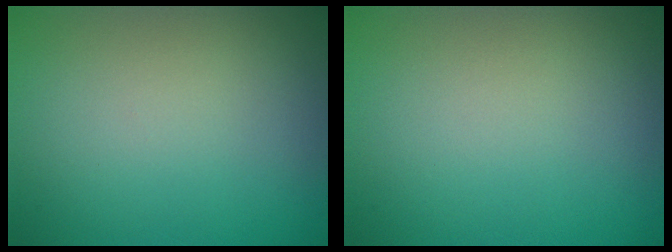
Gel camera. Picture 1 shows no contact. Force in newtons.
{"total": 0.0}